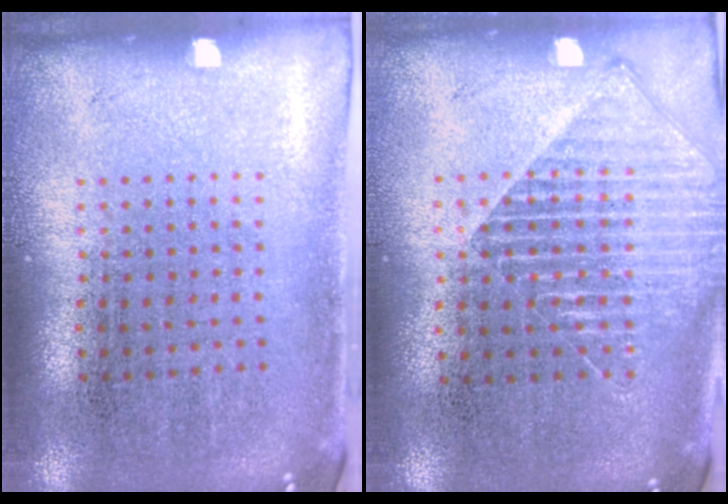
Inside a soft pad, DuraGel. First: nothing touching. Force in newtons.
{"total": 1.5, "press": 1.4, "slide": 0.7}